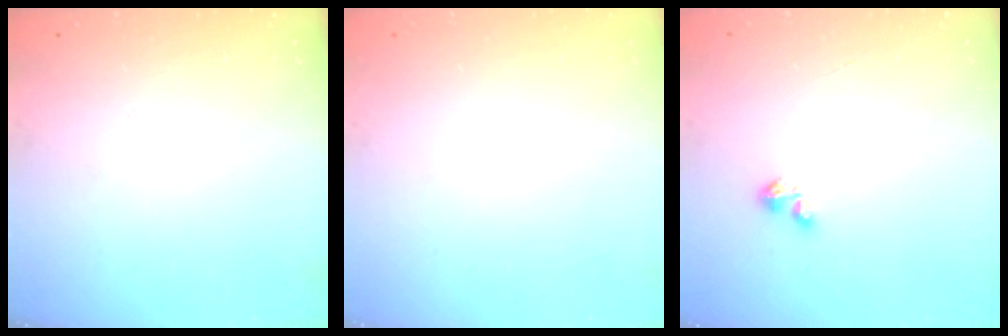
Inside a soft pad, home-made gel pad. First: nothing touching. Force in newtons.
{"total": 0.0}
{"total": 1.6, "press": 1.6, "slide": 0.3}